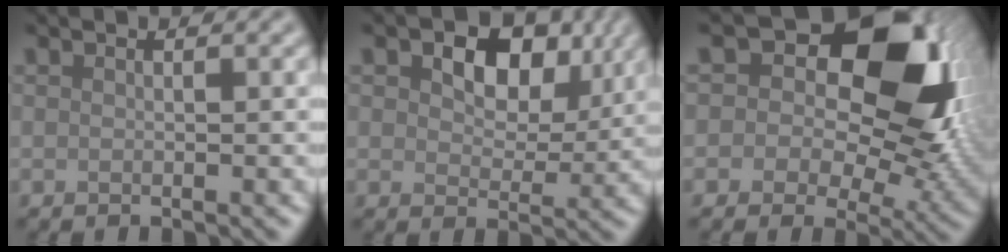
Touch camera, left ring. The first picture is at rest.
{"total": 7.2, "force": [2.9, 4.6, 4.8], "torque": [-0.082, -0.004, 0.037]}
{"total": 14.2, "force": [4.2, 9.0, 10.1], "torque": [-0.128, 0.009, 0.062]}